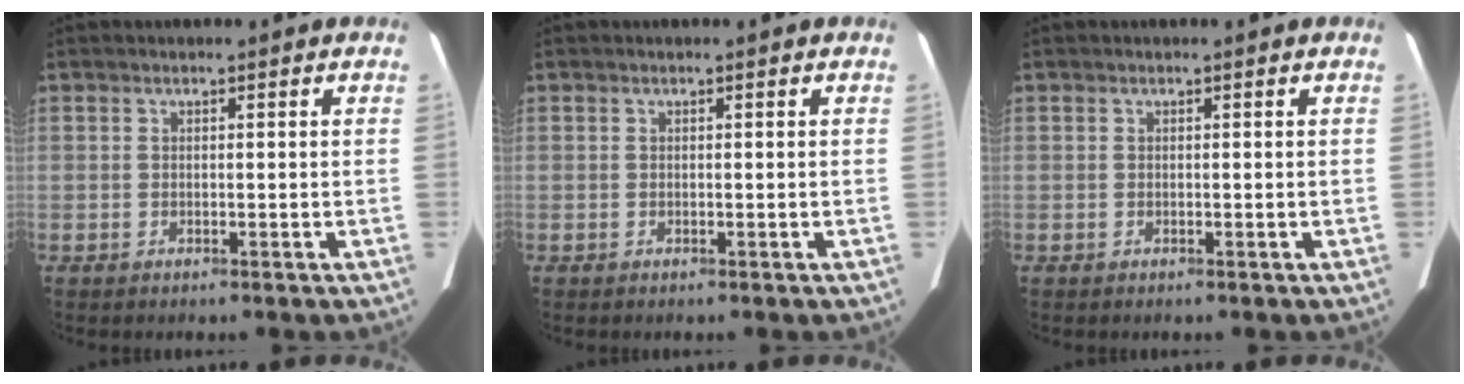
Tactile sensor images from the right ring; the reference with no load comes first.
{"total": 0.0}
{"total": 0.0}